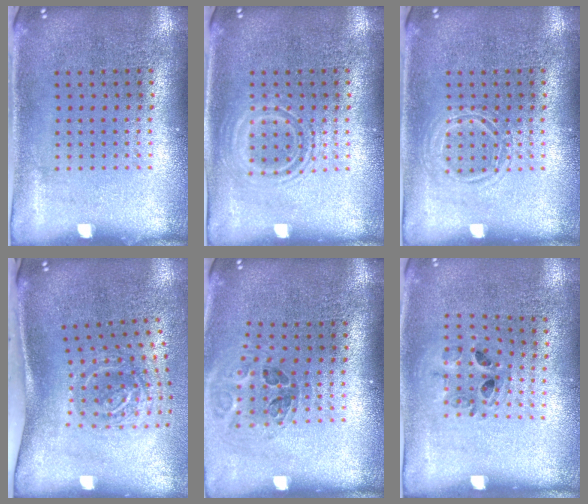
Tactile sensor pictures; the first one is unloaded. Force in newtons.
{"total": 1.1, "press": 1.1, "slide": 0.3}
{"total": 1.3, "press": 1.3, "slide": 0.2}
{"total": 2.1, "press": 1.3, "slide": 1.6}
{"total": 1.0, "press": 1.0, "slide": 0.3}
{"total": 0.9, "press": 0.9, "slide": 0.3}